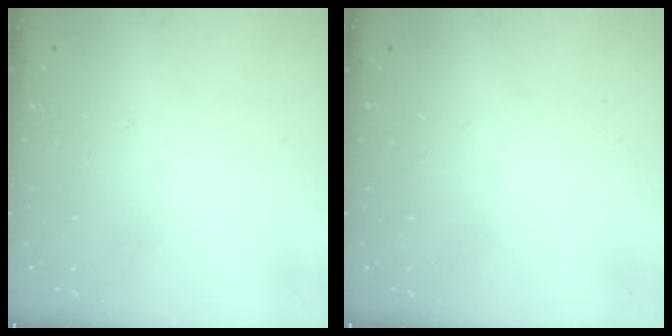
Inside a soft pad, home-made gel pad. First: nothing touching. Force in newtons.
{"total": 0.0}